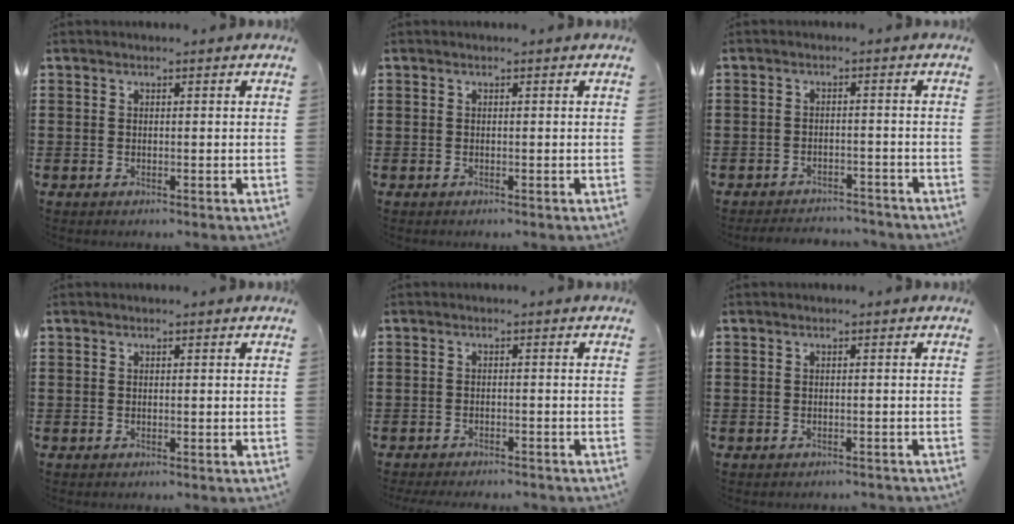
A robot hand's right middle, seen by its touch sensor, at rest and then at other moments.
{"total": 0.0}
{"total": 2.8, "force": [-2.8, 0.2, -0.1], "torque": [-0.006, -0.001, -0.060]}
{"total": 0.0}
{"total": 1.6, "force": [-1.6, 0.0, 0.1], "torque": [-0.006, -0.001, -0.032]}
{"total": 0.6, "force": [-0.6, 0.0, 0.1], "torque": [-0.004, -0.003, -0.011]}